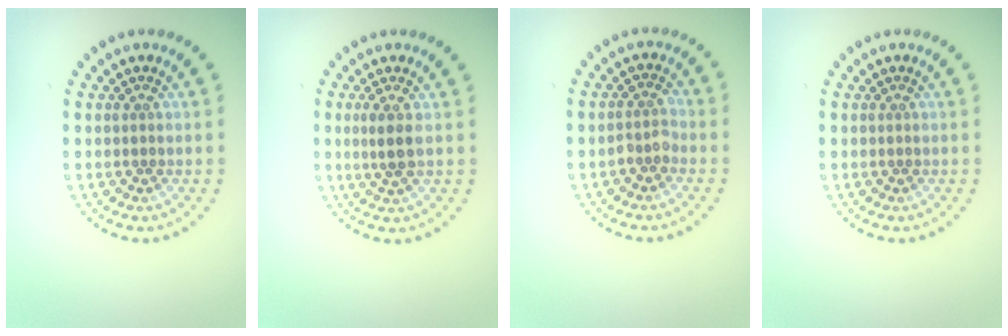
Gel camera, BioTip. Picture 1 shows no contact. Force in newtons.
{"total": 1.9, "press": 1.6, "slide": 1.1}
{"total": 1.5, "press": 1.2, "slide": 0.9}
{"total": 0.0}